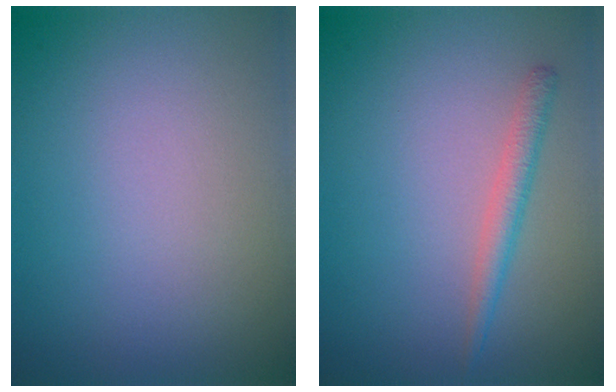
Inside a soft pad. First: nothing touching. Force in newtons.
{"total": 1.8, "press": 1.8, "slide": 0.1}